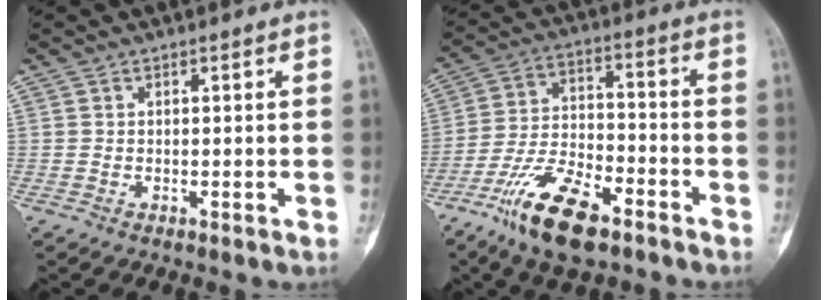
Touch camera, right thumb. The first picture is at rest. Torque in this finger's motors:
{"motor_torque": [-0.07, -0.02, 0.81, -0.63, 0.09]}